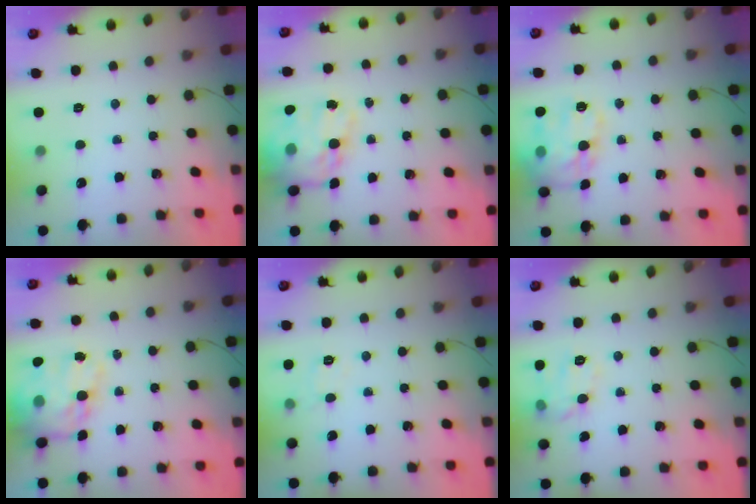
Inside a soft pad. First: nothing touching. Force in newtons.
{"total": 18.7, "press": 18.1, "slide": 4.5}
{"total": 17.0, "press": 16.9, "slide": 1.8}
{"total": 18.7, "press": 18.1, "slide": 4.5}
{"total": 6.4, "press": 6.2, "slide": 1.4}
{"total": 7.5, "press": 7.3, "slide": 1.4}